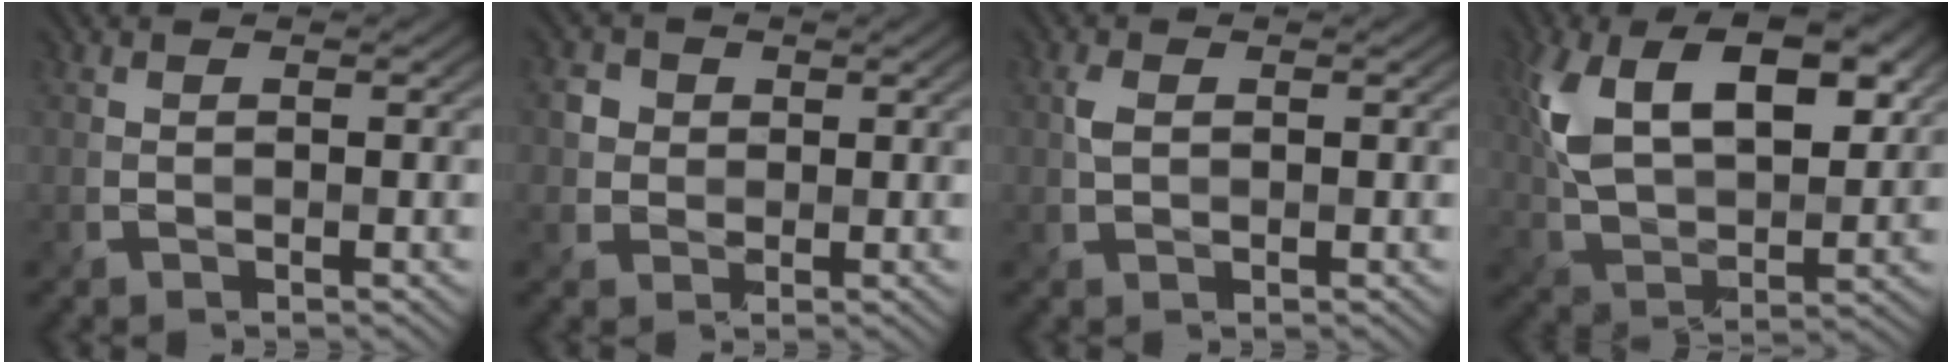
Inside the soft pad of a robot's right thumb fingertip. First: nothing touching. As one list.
[{"total": 2.7, "force": [0.5, 2.6, 0.5], "torque": [-0.024, -0.004, 0.012]}, {"total": 1.5, "force": [0.2, 1.0, 1.1], "torque": [-0.031, 0.000, 0.005]}, {"total": 13.7, "force": [4.9, 7.3, 10.5], "torque": [-0.214, 0.008, 0.093]}]